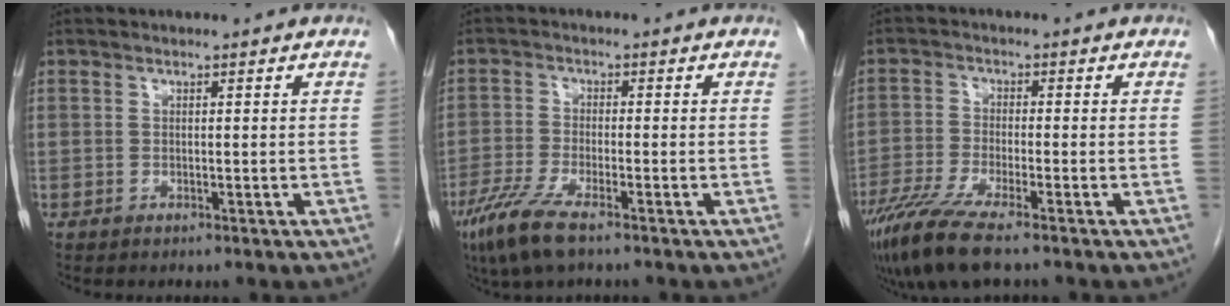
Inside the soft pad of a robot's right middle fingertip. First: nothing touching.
{"total": 6.8, "force": [-4.5, 1.0, 5.0], "torque": [-0.112, -0.017, -0.084]}
{"total": 8.5, "force": [-6.2, 0.7, 5.8], "torque": [-0.117, -0.022, -0.113]}